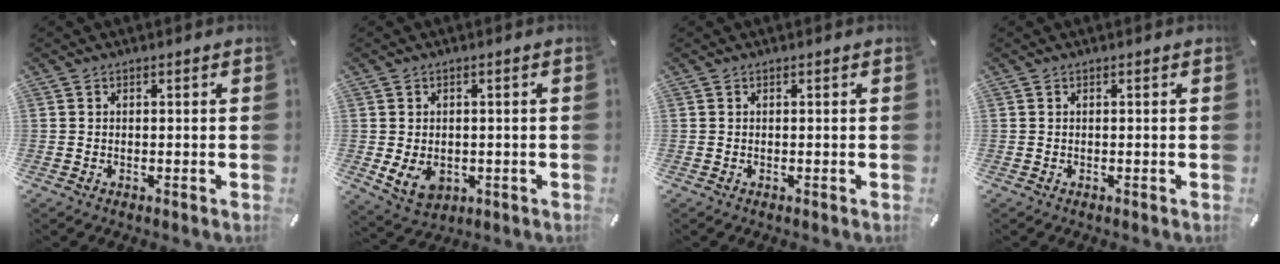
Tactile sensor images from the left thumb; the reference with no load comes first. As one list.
[{"total": 6.0, "force": [-0.7, 4.8, 3.6], "torque": [-0.065, -0.001, -0.011]}, {"total": 0.0}, {"total": 0.0}]